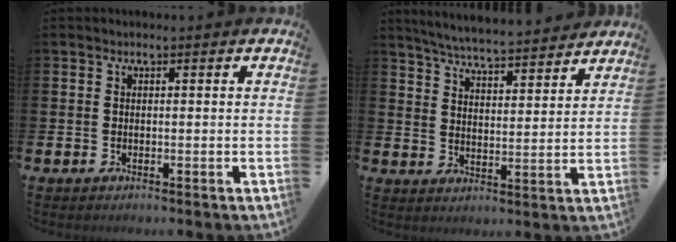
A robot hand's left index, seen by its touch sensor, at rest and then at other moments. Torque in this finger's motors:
{"motor_torque": [-0.08, -0.82, 0.76, 0.21]}